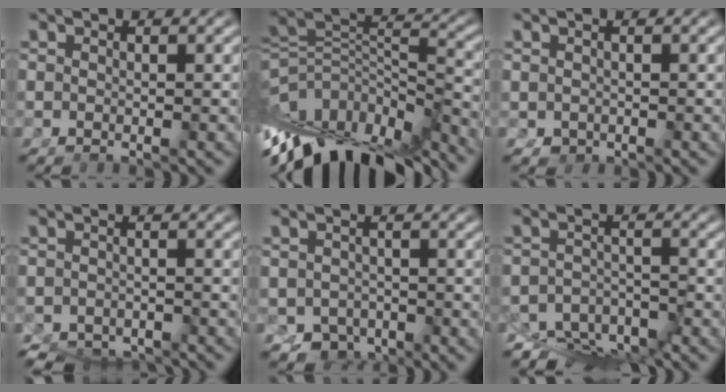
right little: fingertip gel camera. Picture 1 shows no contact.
{"total": 16.6, "force": [-6.1, 10.7, 11.2], "torque": [-0.200, -0.044, -0.081]}
{"total": 1.3, "force": [-0.5, 1.1, 0.6], "torque": [-0.021, -0.022, 0.009]}
{"total": 5.2, "force": [-4.8, 1.8, 0.9], "torque": [-0.016, -0.035, -0.066]}
{"total": 4.9, "force": [-2.4, 4.0, 1.6], "torque": [-0.028, -0.031, -0.028]}
{"total": 7.7, "force": [-4.8, 5.1, 3.3], "torque": [-0.057, -0.030, -0.077]}